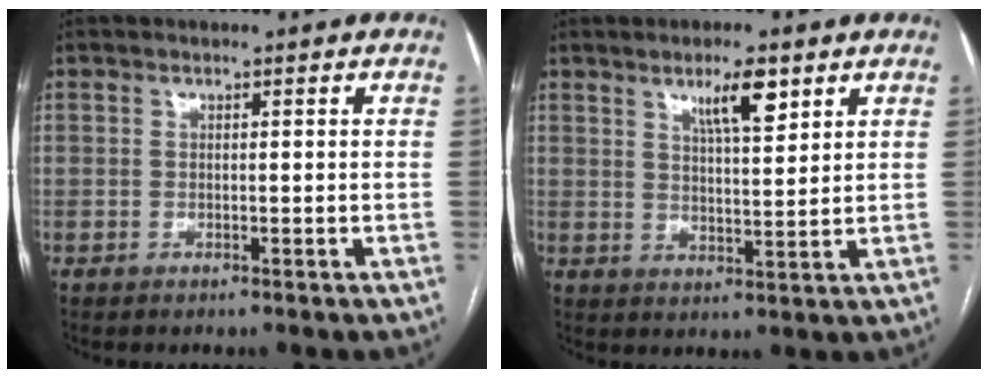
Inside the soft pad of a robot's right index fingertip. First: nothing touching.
{"total": 6.1, "force": [3.6, 1.2, 4.8], "torque": [-0.083, 0.000, 0.061]}